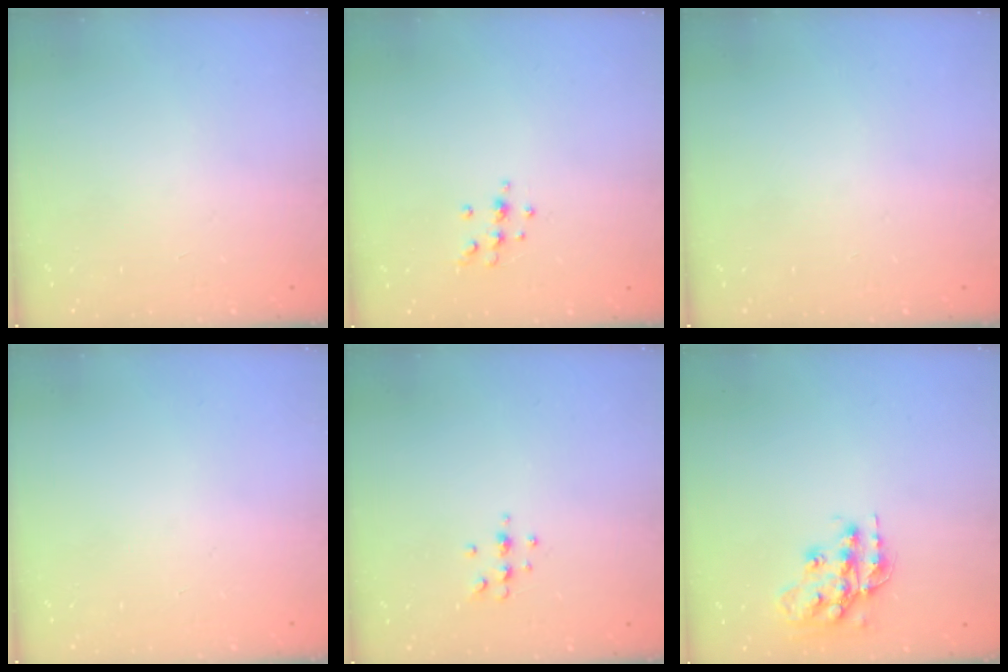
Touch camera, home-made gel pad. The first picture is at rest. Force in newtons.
{"total": 7.0, "press": 7.0, "slide": 0.6}
{"total": 0.0}
{"total": 0.0}
{"total": 5.6, "press": 5.4, "slide": 1.5}
{"total": 15.4, "press": 15.4, "slide": 1.0}